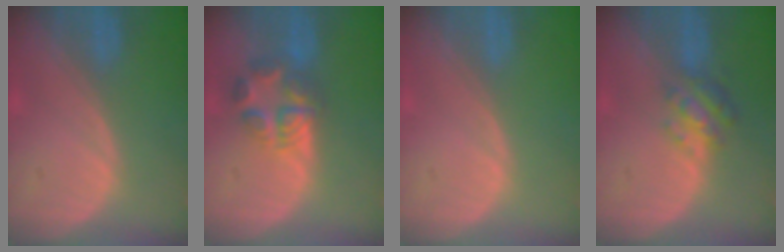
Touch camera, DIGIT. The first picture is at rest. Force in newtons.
{"total": 6.0, "press": 6.0, "slide": 0.5}
{"total": 0.0}
{"total": 4.8, "press": 4.4, "slide": 1.9}